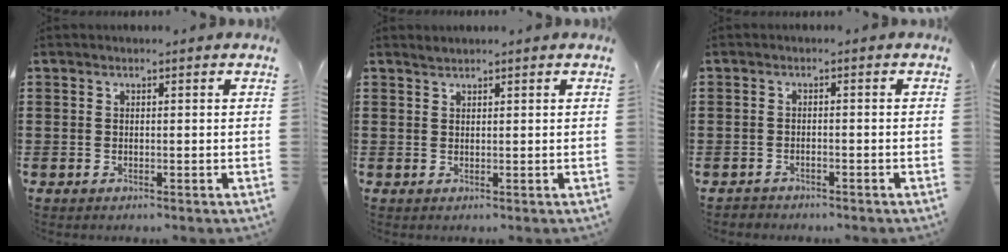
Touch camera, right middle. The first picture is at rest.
{"total": 0.9, "force": [0.9, 0.0, -0.1], "torque": [0.000, -0.003, 0.017]}
{"total": 1.2, "force": [-1.1, 0.2, 0.0], "torque": [-0.004, 0.000, -0.024]}